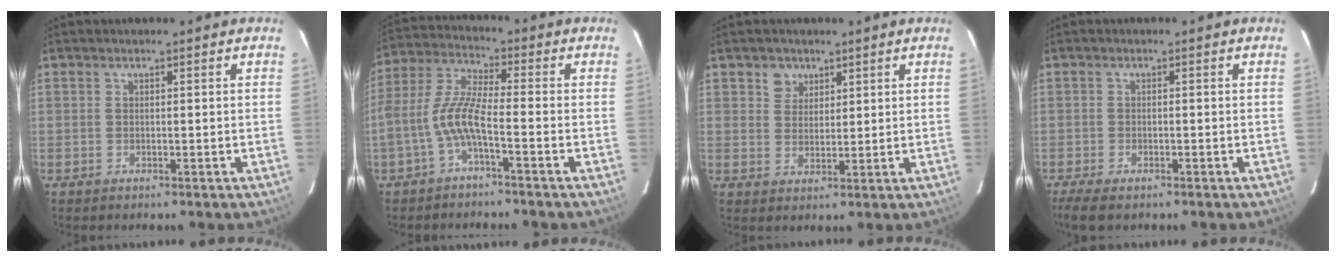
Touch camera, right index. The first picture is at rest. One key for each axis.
{"total": 7.6, "fx": -3.3, "fy": 1.1, "fz": 6.7, "tx": -0.159, "ty": 0.012, "tz": -0.065}
{"total": 3.8, "fx": 2.2, "fy": 3.0, "fz": 0.6, "tx": 0.003, "ty": 0.010, "tz": 0.040}
{"total": 5.2, "fx": -3.9, "fy": 1.6, "fz": 3.1, "tx": -0.075, "ty": -0.021, "tz": -0.072}